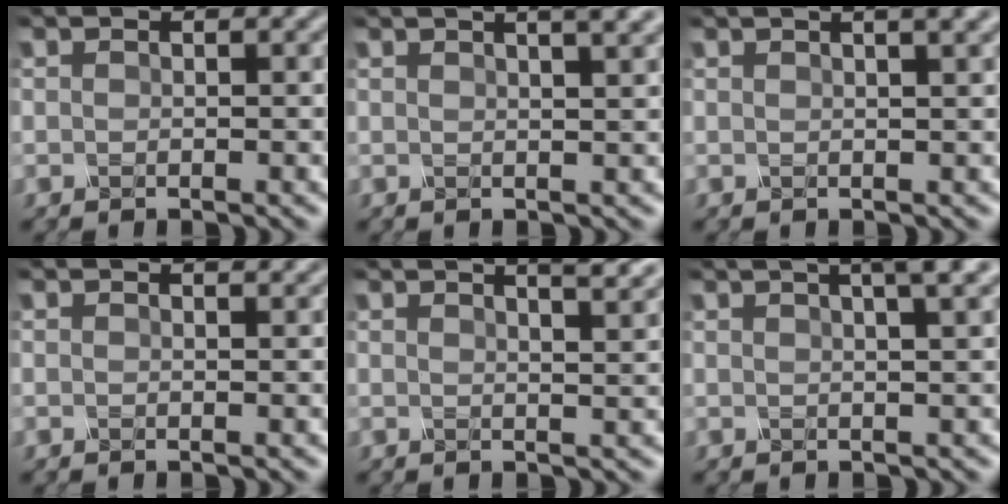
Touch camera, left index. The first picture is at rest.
{"total": 5.7, "force": [3.4, 2.2, 4.0], "torque": [-0.021, 0.036, 0.008]}
{"total": 4.6, "force": [2.7, 1.7, 3.4], "torque": [-0.021, 0.024, 0.002]}
{"total": 1.0, "force": [0.8, 0.2, 0.5], "torque": [-0.010, -0.003, 0.007]}
{"total": 5.1, "force": [3.4, 1.5, 3.4], "torque": [-0.019, 0.027, 0.017]}
{"total": 5.2, "force": [3.0, 1.3, 4.1], "torque": [-0.033, 0.024, 0.016]}